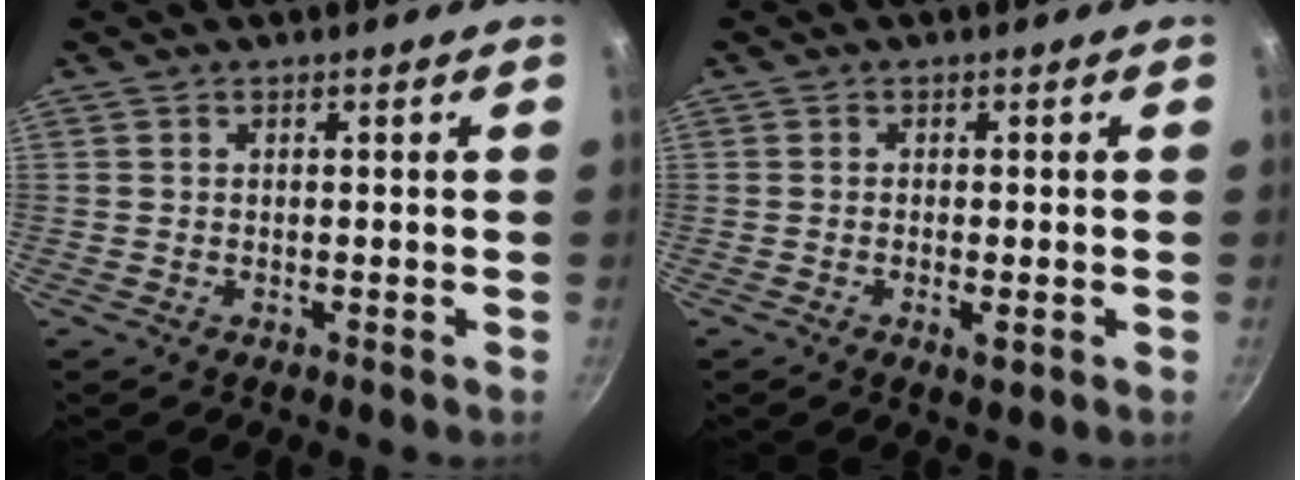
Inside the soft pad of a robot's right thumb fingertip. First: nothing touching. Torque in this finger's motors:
{"motor_torque": [-0.26, 0.18, -0.23, 0.25, 0.07]}